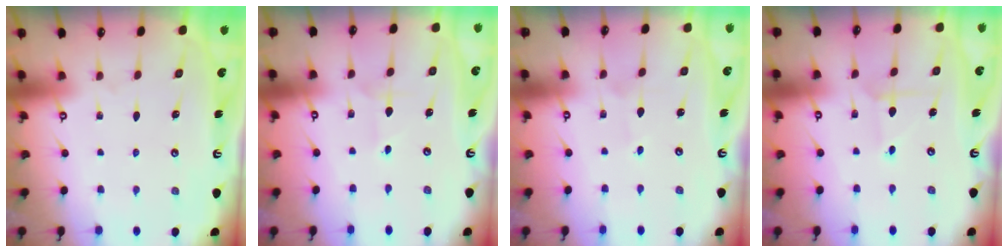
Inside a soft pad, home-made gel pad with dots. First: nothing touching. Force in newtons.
{"total": 1.4, "press": 1.4, "slide": 0.1}
{"total": 0.5, "press": 0.5, "slide": 0.0}
{"total": 4.1, "press": 4.1, "slide": 0.3}